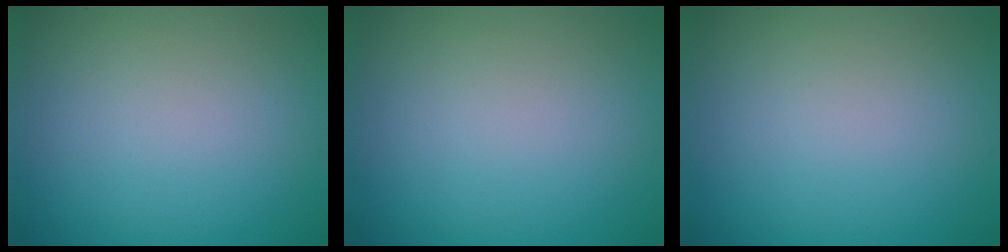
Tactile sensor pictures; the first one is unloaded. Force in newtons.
{"total": 0.0}
{"total": 0.0}